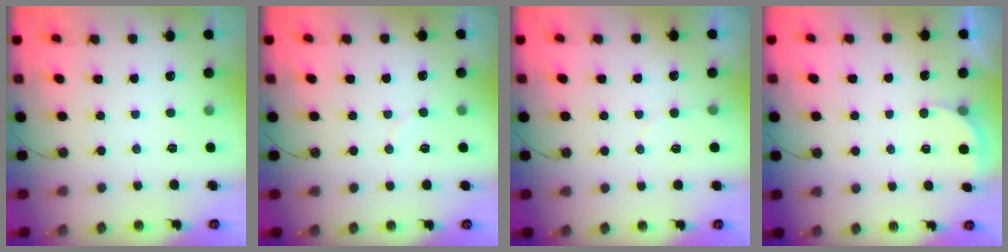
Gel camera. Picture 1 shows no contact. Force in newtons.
{"total": 3.0, "press": 3.0, "slide": 0.3}
{"total": 2.5, "press": 2.5, "slide": 0.1}
{"total": 2.5, "press": 2.5, "slide": 0.2}